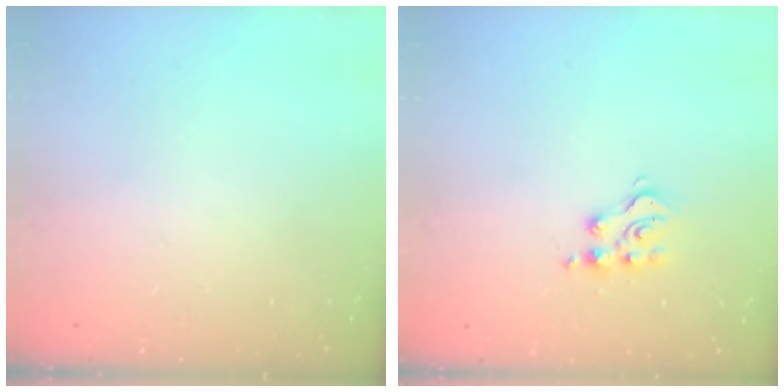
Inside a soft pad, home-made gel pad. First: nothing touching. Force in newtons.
{"total": 6.4, "press": 6.4, "slide": 0.4}